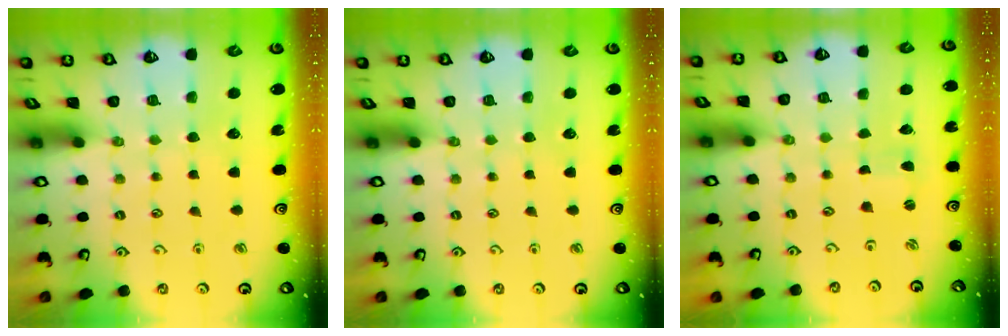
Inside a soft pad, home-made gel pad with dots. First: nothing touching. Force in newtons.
{"total": 0.0}
{"total": 1.1, "press": 1.0, "slide": 0.2}